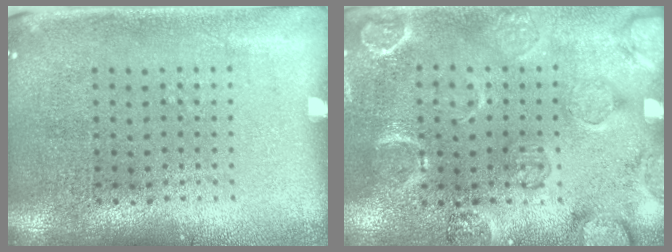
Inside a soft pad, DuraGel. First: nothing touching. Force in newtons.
{"total": 2.5, "press": 2.2, "slide": 1.2}